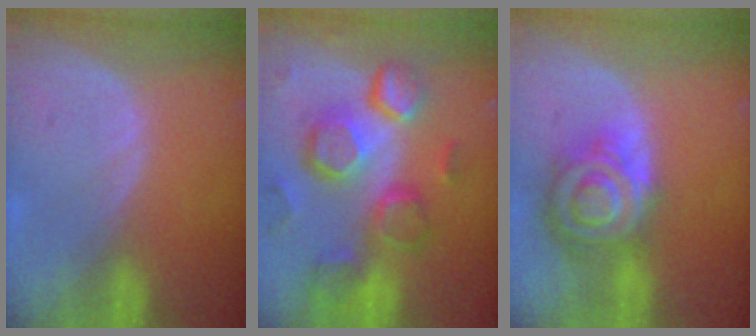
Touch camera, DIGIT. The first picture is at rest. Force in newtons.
{"total": 12.4, "press": 10.8, "slide": 6.1}
{"total": 9.1, "press": 9.1, "slide": 0.5}